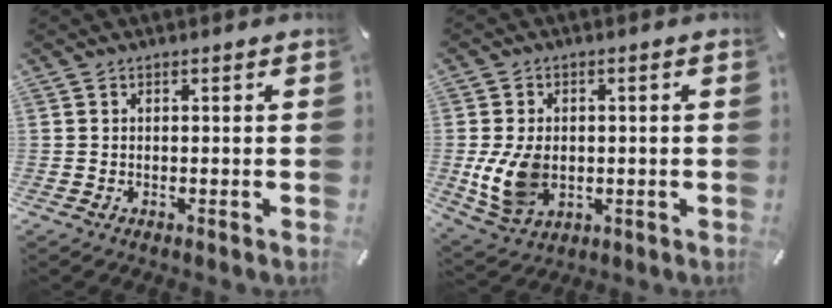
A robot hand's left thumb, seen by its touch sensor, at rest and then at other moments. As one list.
[{"total": 10.0, "force": [-1.0, 7.5, 6.6], "torque": [-0.140, 0.000, -0.016]}]